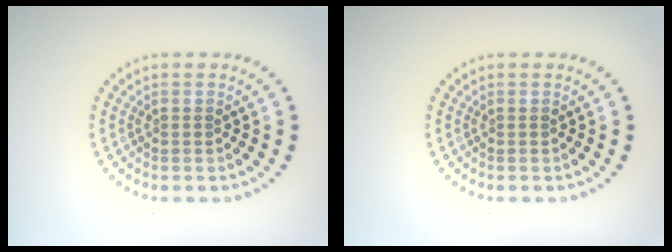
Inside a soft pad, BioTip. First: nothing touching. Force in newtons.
{"total": 0.0}